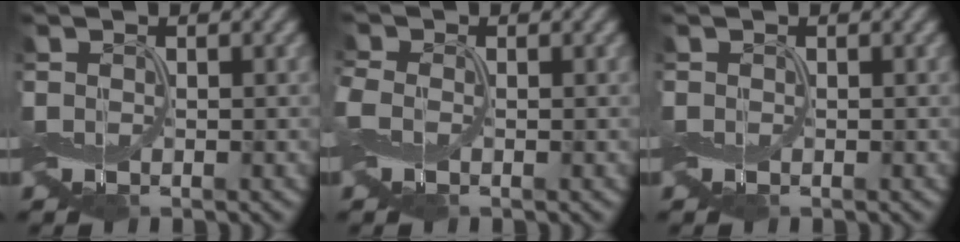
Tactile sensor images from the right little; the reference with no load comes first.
{"total": 1.3, "force": [-0.6, 0.9, 0.8], "torque": [-0.026, 0.003, -0.012]}
{"total": 0.0}